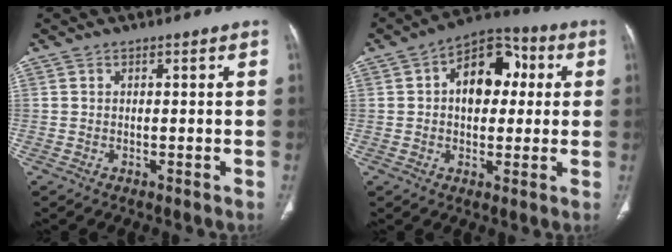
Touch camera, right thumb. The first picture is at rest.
{"total": 12.6, "force": [2.1, 8.4, 9.2], "torque": [-0.094, 0.023, 0.020]}